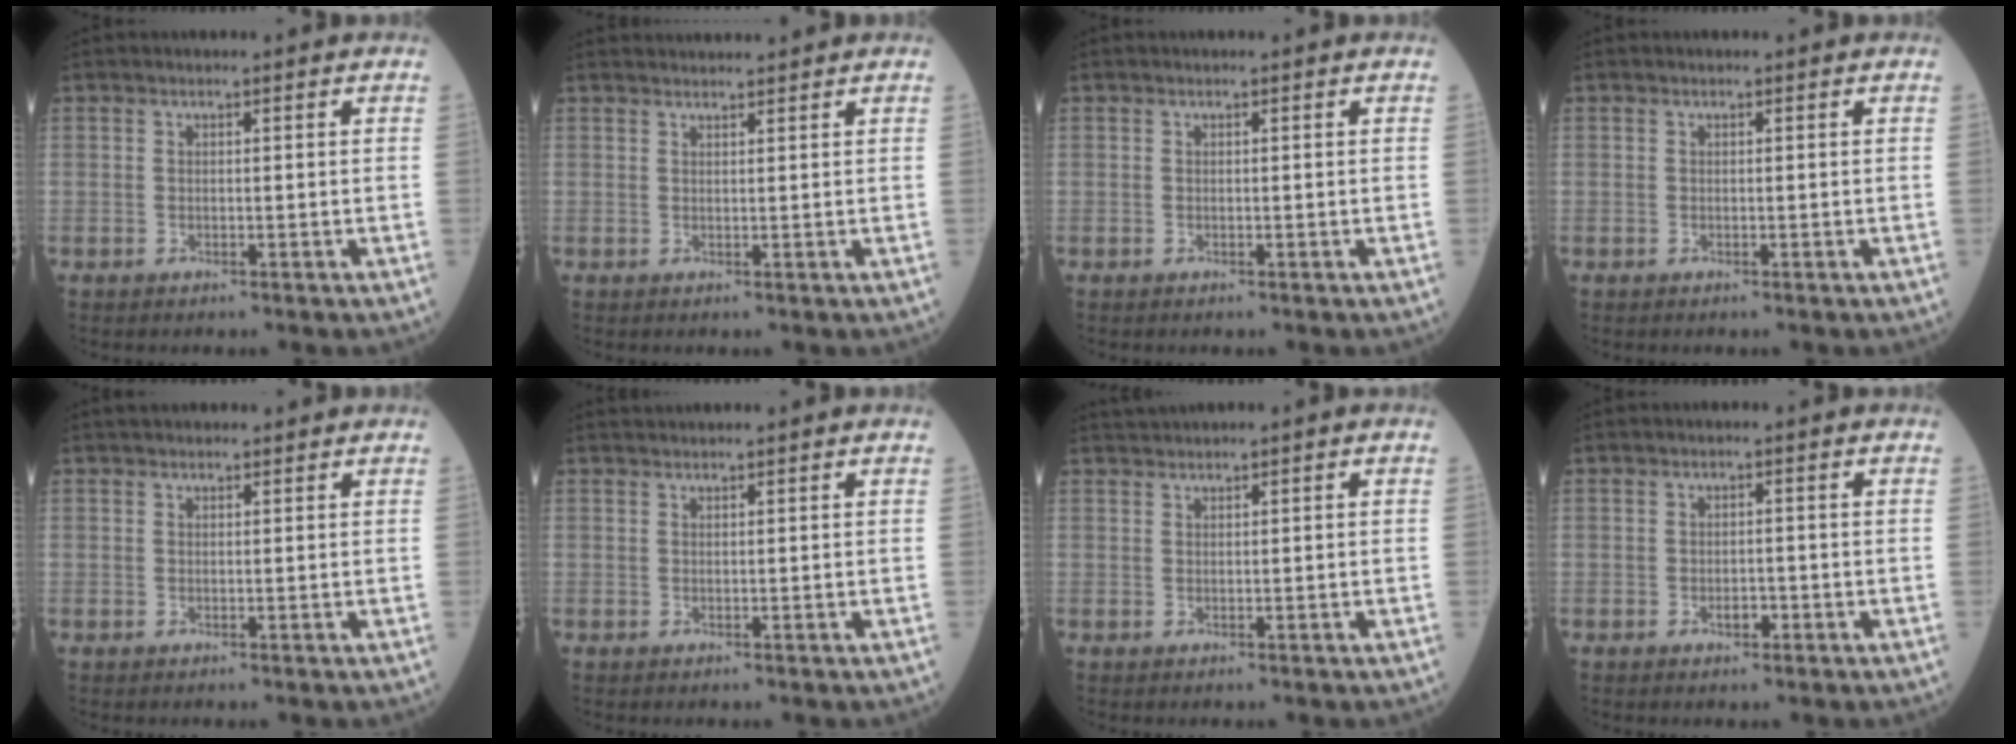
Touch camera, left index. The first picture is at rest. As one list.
[{"total": 3.9, "force": [3.8, 0.0, 0.7], "torque": [-0.011, 0.029, 0.059]}, {"total": 0.0}, {"total": 0.0}, {"total": 2.7, "force": [2.5, 0.7, 0.9], "torque": [-0.009, 0.031, 0.036]}, {"total": 0.8, "force": [0.7, -0.3, 0.0], "torque": [-0.006, 0.008, 0.021]}, {"total": 1.2, "force": [1.0, -0.1, 0.7], "torque": [-0.016, 0.018, 0.025]}, {"total": 1.6, "force": [-0.8, 0.9, 1.1], "torque": [-0.020, 0.002, -0.011]}]